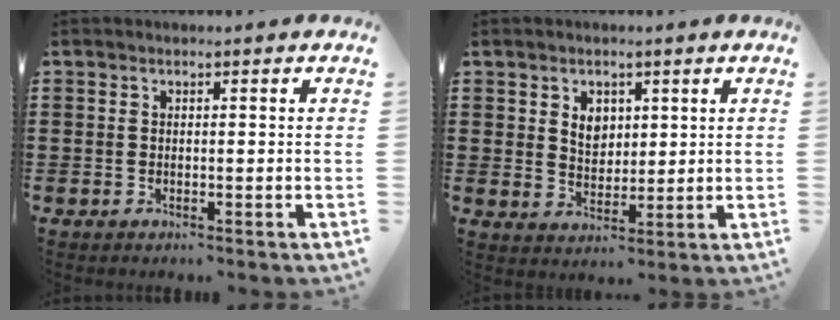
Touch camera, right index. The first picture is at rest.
{"total": 3.7, "force": [1.4, 2.8, 1.9], "torque": [-0.040, 0.008, 0.022]}